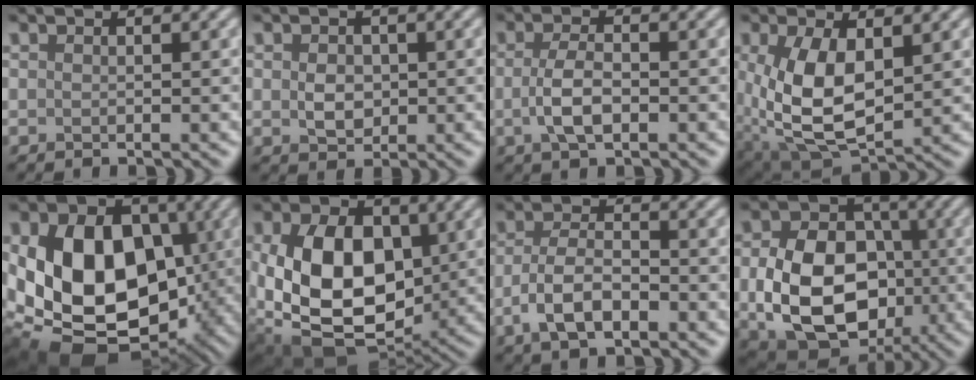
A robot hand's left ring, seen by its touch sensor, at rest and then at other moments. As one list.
[{"total": 2.4, "force": [0.1, 1.8, 1.5], "torque": [-0.028, -0.002, 0.001]}, {"total": 3.2, "force": [-0.6, 1.5, 2.8], "torque": [-0.059, -0.002, -0.013]}, {"total": 8.5, "force": [0.6, 4.6, 7.1], "torque": [-0.160, -0.008, 0.017]}, {"total": 15.4, "force": [-0.7, 11.2, 10.5], "torque": [-0.178, -0.008, -0.020]}, {"total": 12.7, "force": [0.4, 8.9, 9.0], "torque": [-0.181, -0.020, 0.015]}, {"total": 4.5, "force": [-1.8, 2.2, 3.5], "torque": [-0.068, 0.002, -0.040]}, {"total": 11.6, "force": [-1.7, 8.6, 7.6], "torque": [-0.138, -0.017, -0.032]}]